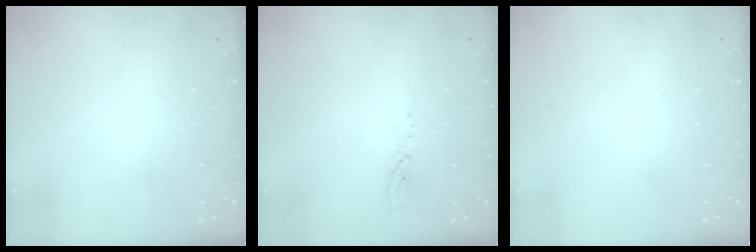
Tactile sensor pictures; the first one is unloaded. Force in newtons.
{"total": 3.2, "press": 3.2, "slide": 0.3}
{"total": 0.0}